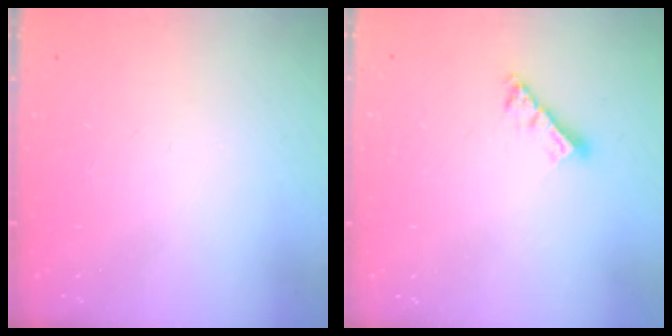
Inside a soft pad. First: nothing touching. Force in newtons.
{"total": 6.0, "press": 6.0, "slide": 0.7}